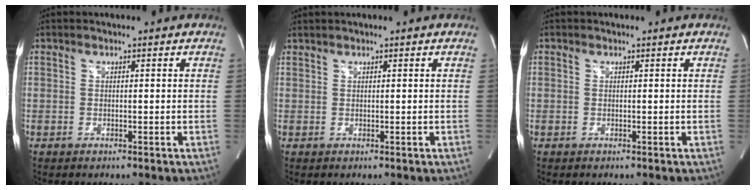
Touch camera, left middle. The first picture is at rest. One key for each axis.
{"total": 0.9, "fx": 0.9, "fy": 0.0, "fz": 0.3, "tx": -0.010, "ty": 0.013, "tz": 0.023}
{"total": 0.0}